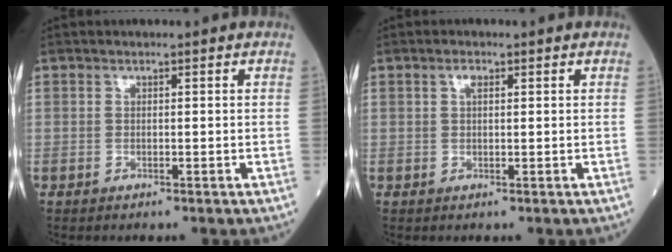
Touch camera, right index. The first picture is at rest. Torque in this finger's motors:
{"motor_torque": [0.22, 0.04, -0.03, 0.02]}